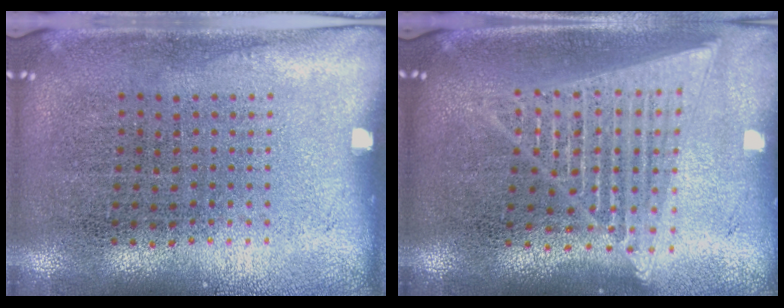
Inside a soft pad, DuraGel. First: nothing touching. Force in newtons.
{"total": 1.8, "press": 1.6, "slide": 0.8}